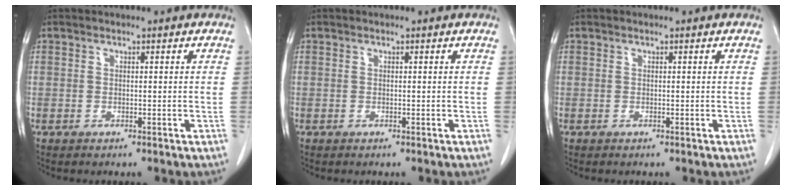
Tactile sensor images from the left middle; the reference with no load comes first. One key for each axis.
{"total": 0.0}
{"total": 0.0}